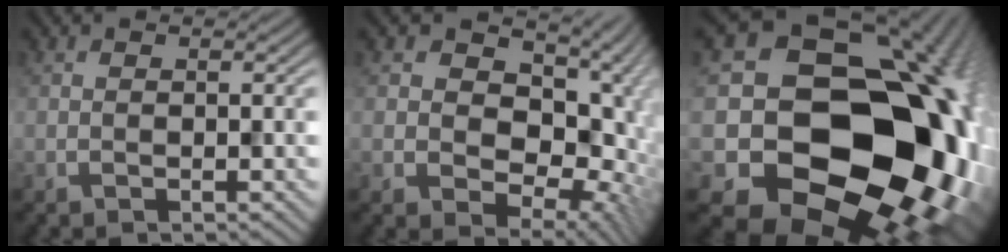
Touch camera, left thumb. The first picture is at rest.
{"total": 15.2, "force": [0.8, 11.2, 10.2], "torque": [-0.139, -0.017, 0.022]}
{"total": 22.6, "force": [-4.4, 18.0, 12.9], "torque": [-0.219, -0.044, -0.070]}